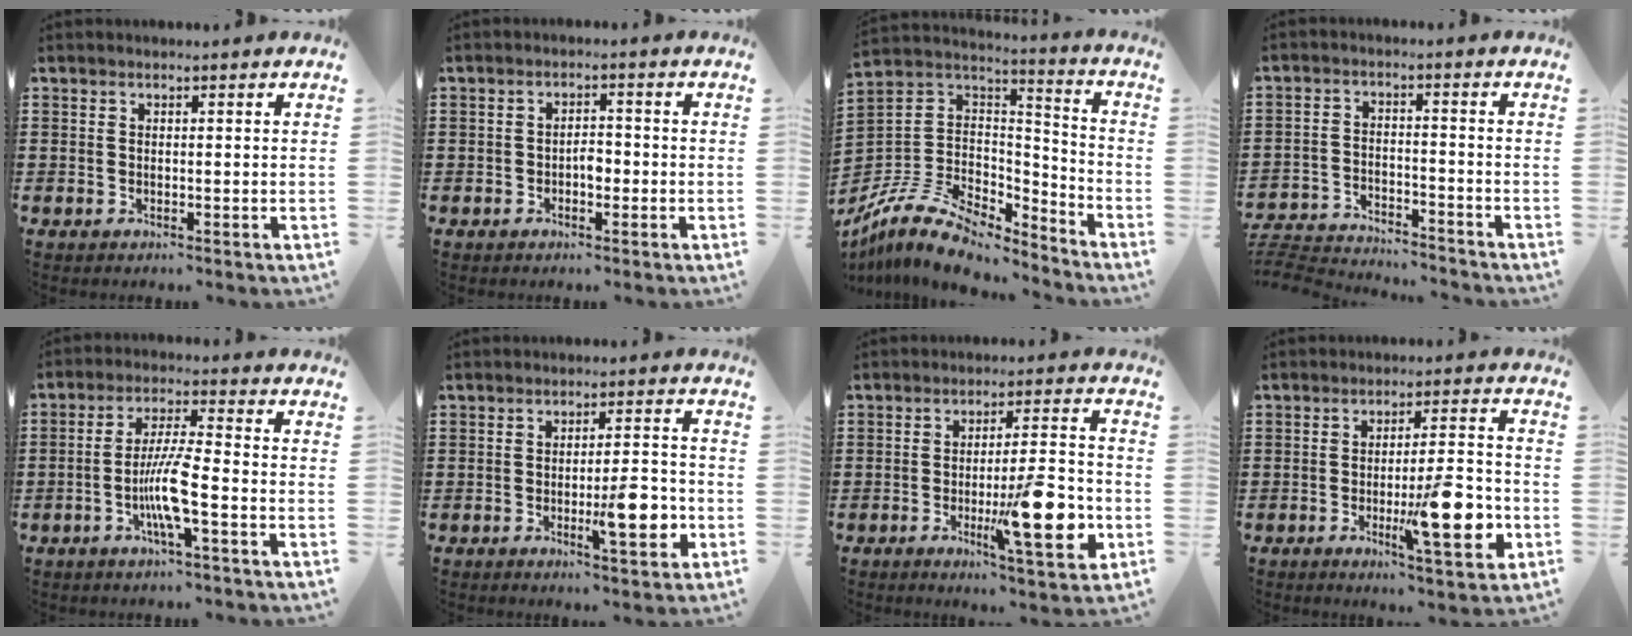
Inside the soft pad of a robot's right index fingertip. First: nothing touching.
{"total": 2.3, "force": [-0.8, 1.1, 1.9], "torque": [-0.036, 0.004, -0.016]}
{"total": 10.3, "force": [-7.9, 4.6, 4.7], "torque": [-0.111, 0.011, -0.156]}
{"total": 4.2, "force": [-4.1, 0.2, 0.5], "torque": [-0.028, -0.005, -0.092]}
{"total": 7.7, "force": [-2.6, 0.8, 7.2], "torque": [-0.148, -0.010, -0.055]}
{"total": 8.2, "force": [-2.4, 2.0, 7.6], "torque": [-0.102, -0.002, -0.036]}
{"total": 13.8, "force": [-3.9, 2.8, 12.9], "torque": [-0.190, -0.006, -0.062]}
{"total": 12.7, "force": [-3.7, 2.7, 11.8], "torque": [-0.175, -0.009, -0.062]}